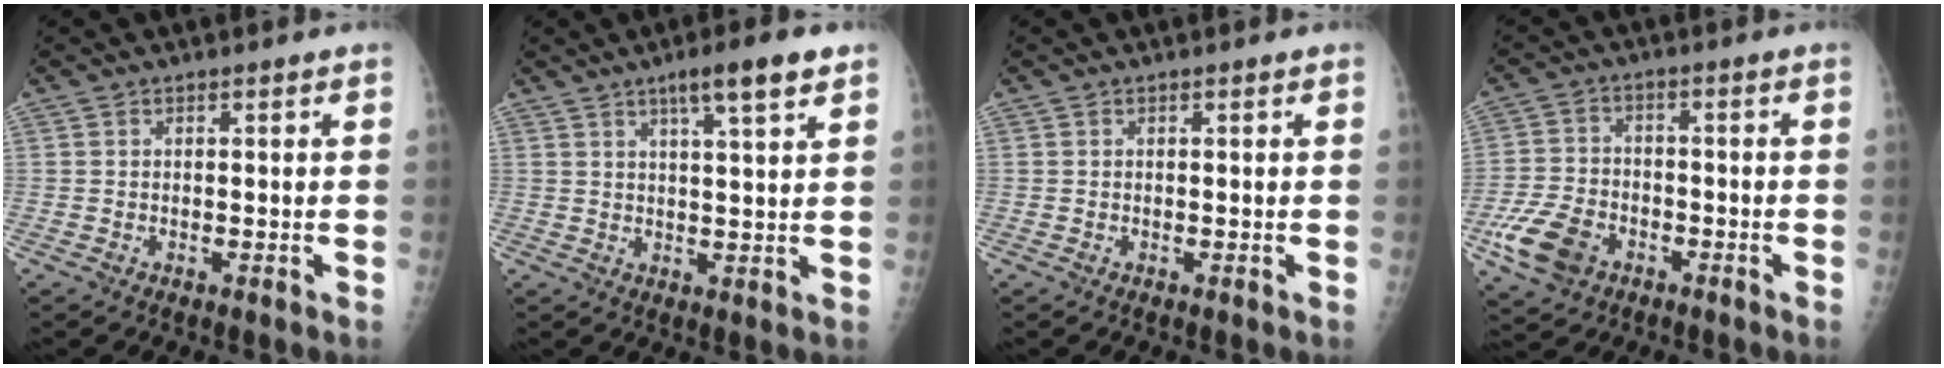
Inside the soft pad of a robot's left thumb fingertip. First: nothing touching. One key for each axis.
{"total": 7.6, "fx": 4.6, "fy": 1.0, "fz": 6.0, "tx": -0.092, "ty": -0.016, "tz": 0.071}
{"total": 0.0}
{"total": 9.5, "fx": -4.4, "fy": 6.7, "fz": 5.1, "tx": -0.097, "ty": 0.014, "tz": -0.078}